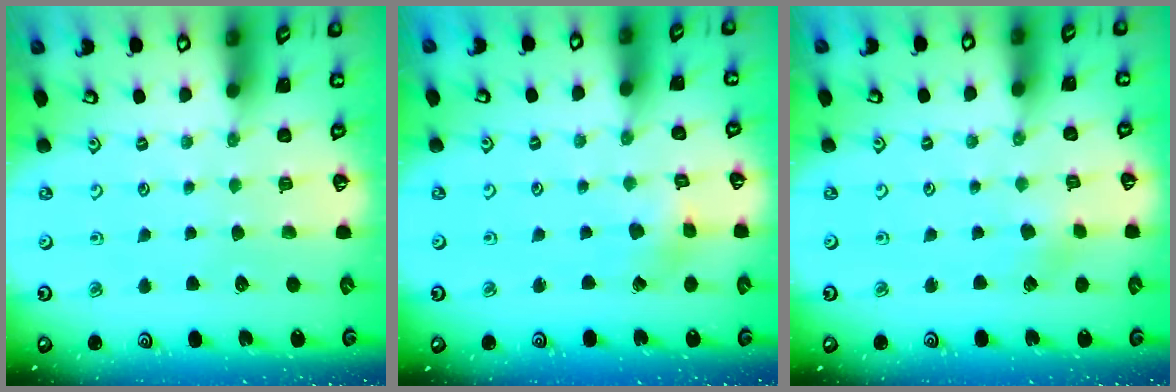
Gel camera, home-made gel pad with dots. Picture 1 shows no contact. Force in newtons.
{"total": 2.2, "press": 2.2, "slide": 0.2}
{"total": 1.9, "press": 1.9, "slide": 0.2}